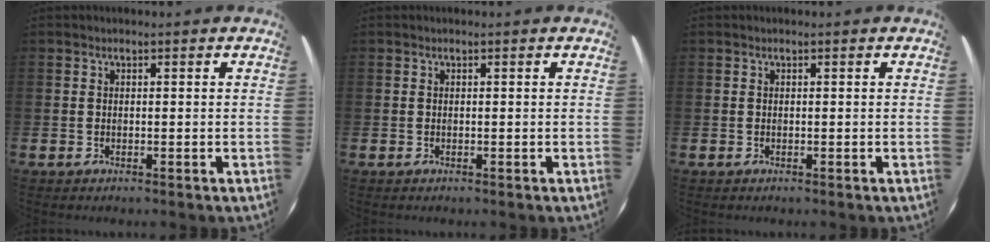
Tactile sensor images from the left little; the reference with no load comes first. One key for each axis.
{"total": 0.0}
{"total": 0.0}